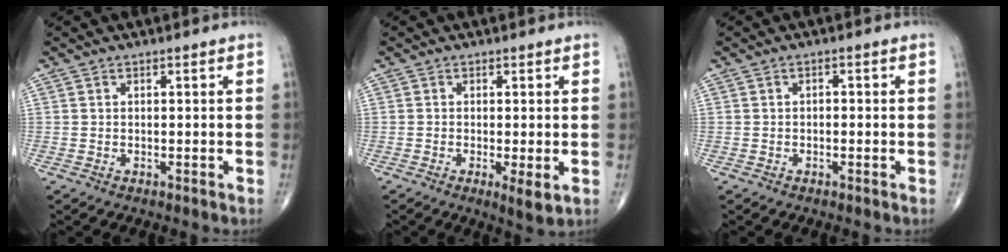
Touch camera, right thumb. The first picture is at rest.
{"total": 3.7, "force": [-0.8, 0.8, 3.5], "torque": [-0.063, -0.014, -0.017]}
{"total": 0.9, "force": [-0.2, 0.6, 0.7], "torque": [-0.007, 0.004, -0.006]}